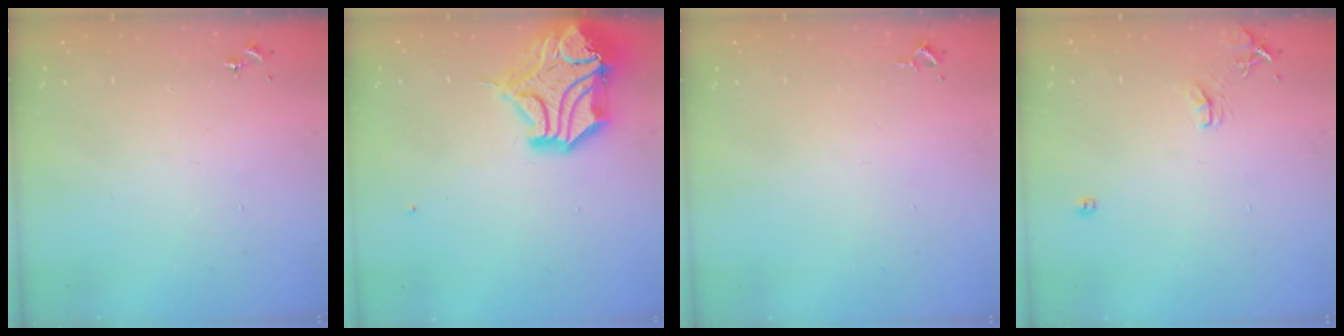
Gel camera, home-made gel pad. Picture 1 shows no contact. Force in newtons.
{"total": 18.1, "press": 17.9, "slide": 2.5}
{"total": 2.6, "press": 2.6, "slide": 0.4}
{"total": 8.6, "press": 8.6, "slide": 0.8}